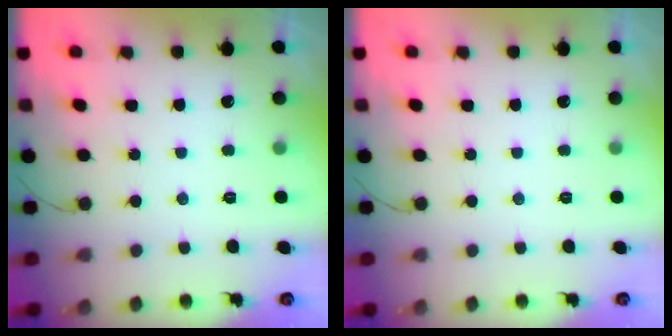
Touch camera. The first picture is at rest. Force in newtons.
{"total": 0.0}